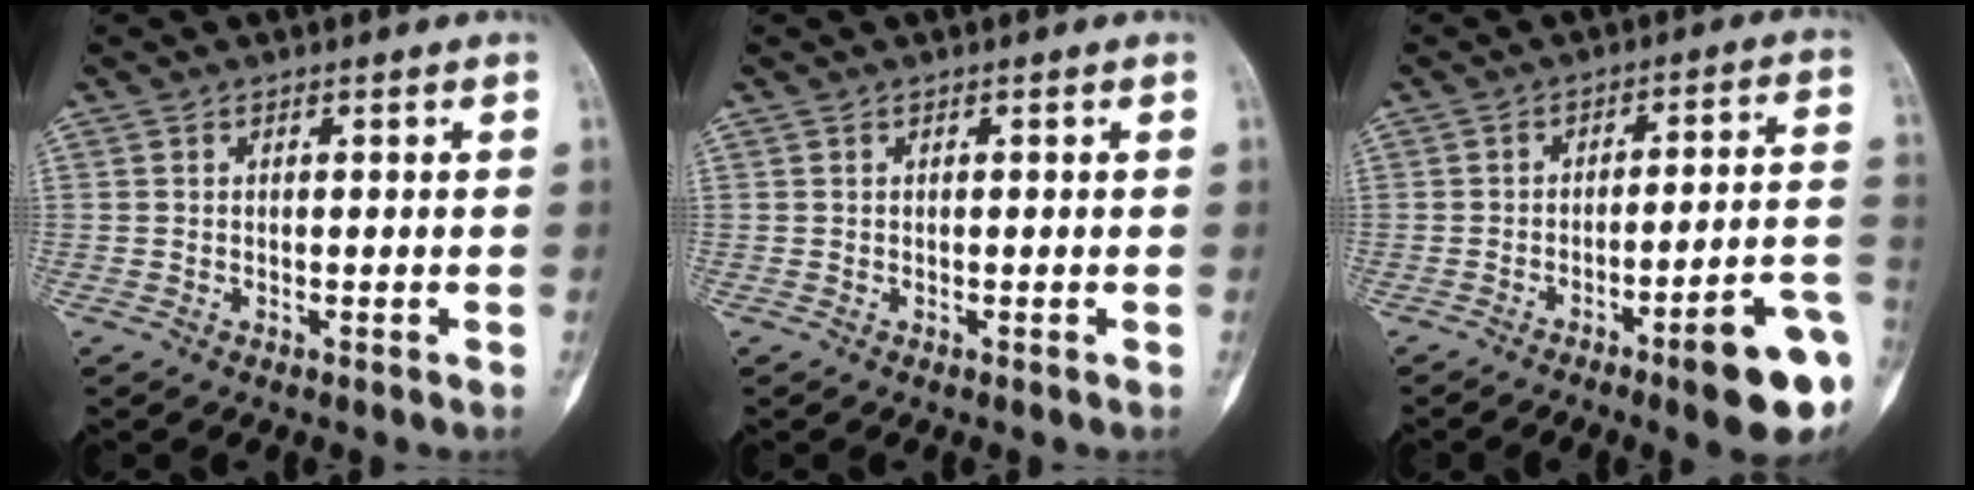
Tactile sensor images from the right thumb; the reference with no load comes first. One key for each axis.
{"total": 0.0}
{"total": 14.3, "fx": -6.4, "fy": 2.1, "fz": 12.6, "tx": -0.133, "ty": 0.035, "tz": -0.084}